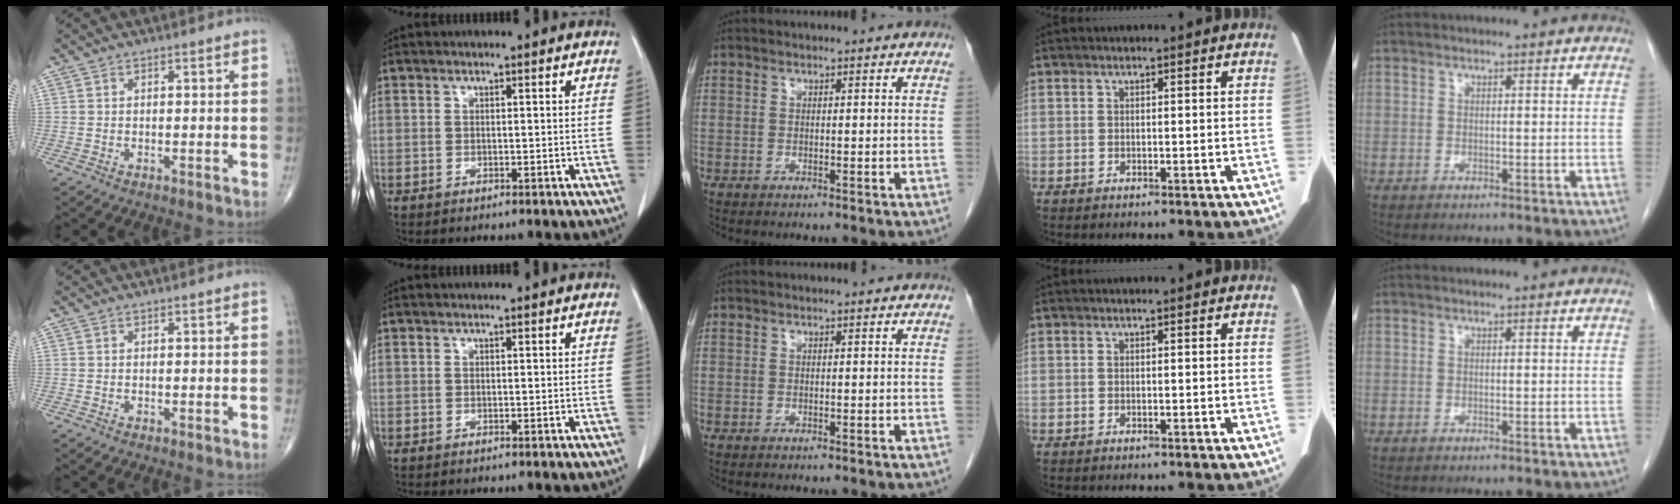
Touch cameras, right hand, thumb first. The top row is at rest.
{}